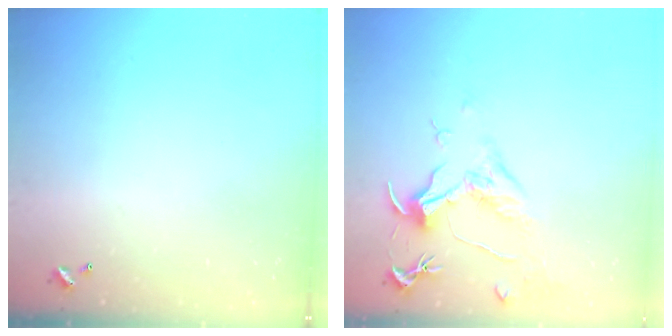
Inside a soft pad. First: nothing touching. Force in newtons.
{"total": 1.5, "press": 1.3, "slide": 0.8}